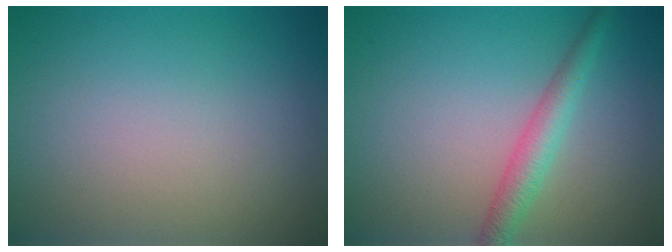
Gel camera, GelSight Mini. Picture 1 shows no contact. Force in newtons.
{"total": 2.8, "press": 2.8, "slide": 0.0}